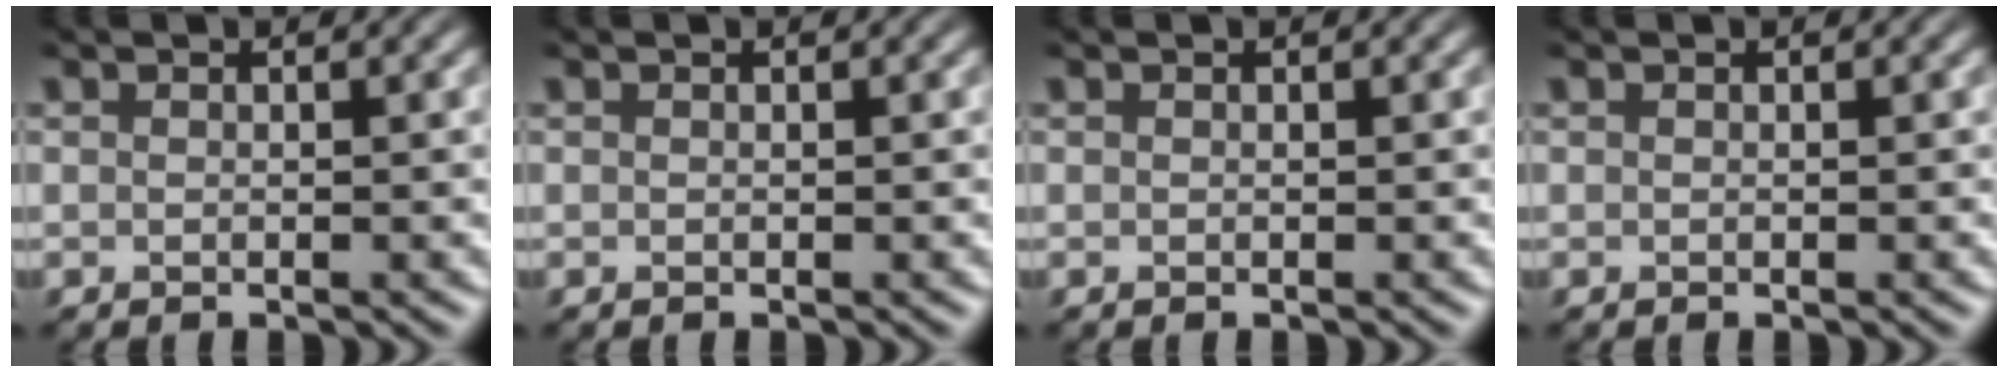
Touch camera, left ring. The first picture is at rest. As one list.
[{"total": 0.0}, {"total": 0.0}, {"total": 0.0}]